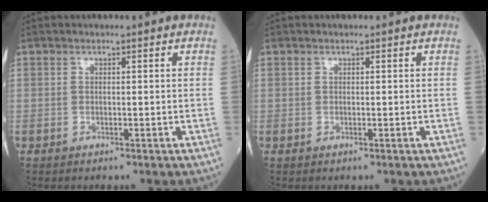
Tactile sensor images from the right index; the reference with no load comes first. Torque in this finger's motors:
{"motor_torque": [0.00, 0.00, 0.00, -0.01]}